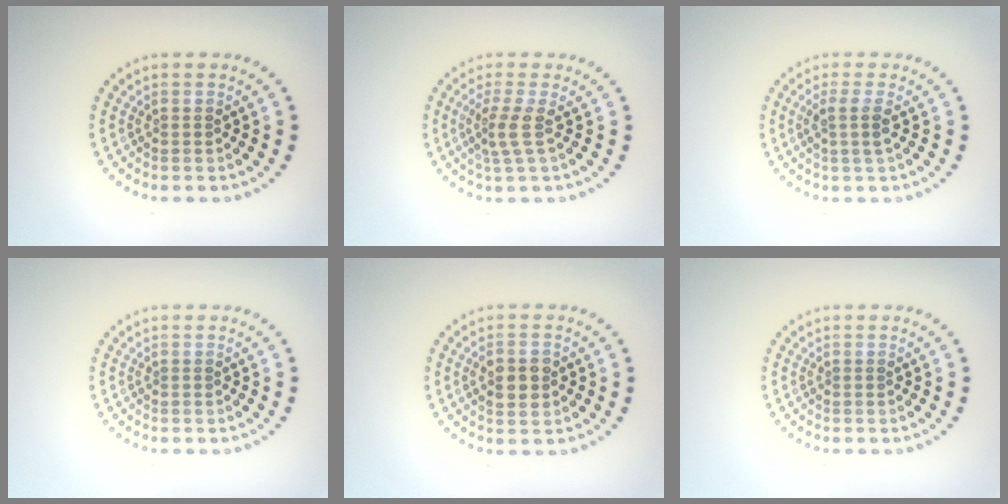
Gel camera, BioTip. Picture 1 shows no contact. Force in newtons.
{"total": 2.2, "press": 1.6, "slide": 1.5}
{"total": 1.9, "press": 1.5, "slide": 1.1}
{"total": 0.0}
{"total": 2.9, "press": 2.9, "slide": 0.1}
{"total": 0.0}